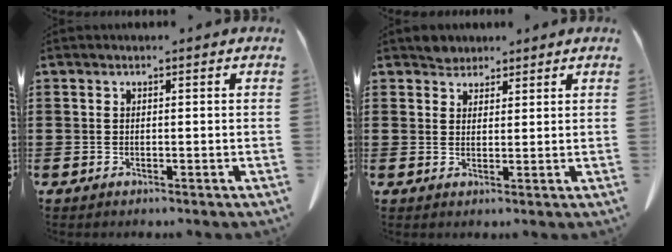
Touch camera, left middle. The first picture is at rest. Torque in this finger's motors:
{"motor_torque": [0.01, -0.01, 0.04, 0.00]}